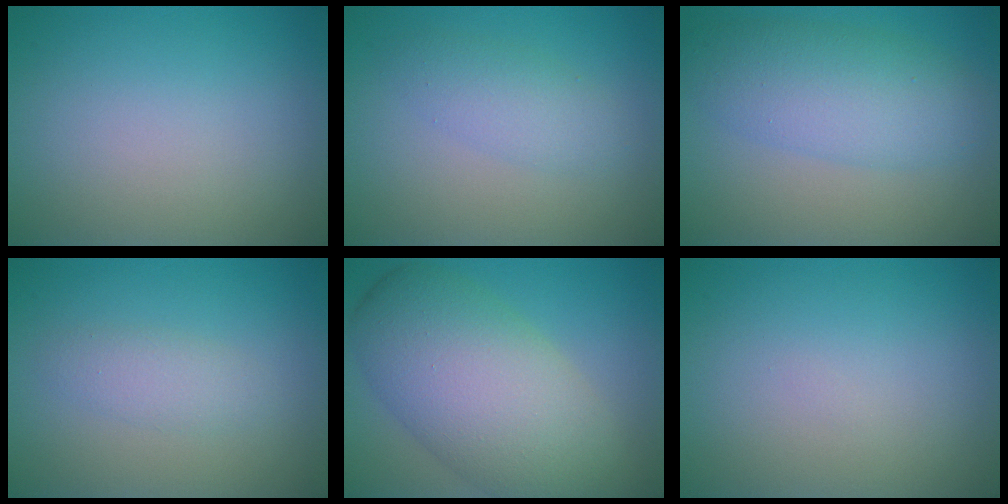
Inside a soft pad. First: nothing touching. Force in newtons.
{"total": 2.5, "press": 2.5, "slide": 0.1}
{"total": 5.7, "press": 5.7, "slide": 0.3}
{"total": 1.8, "press": 1.8, "slide": 0.1}
{"total": 10.5, "press": 10.5, "slide": 0.9}
{"total": 0.0}